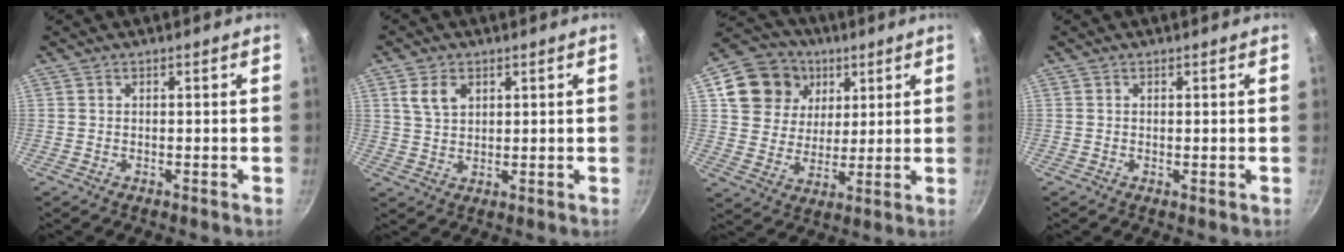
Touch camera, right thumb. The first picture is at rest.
{"total": 4.9, "force": [2.0, 3.3, 3.0], "torque": [-0.044, -0.004, 0.041]}
{"total": 14.2, "force": [5.6, 11.9, 5.4], "torque": [-0.069, -0.007, 0.093]}
{"total": 0.0}